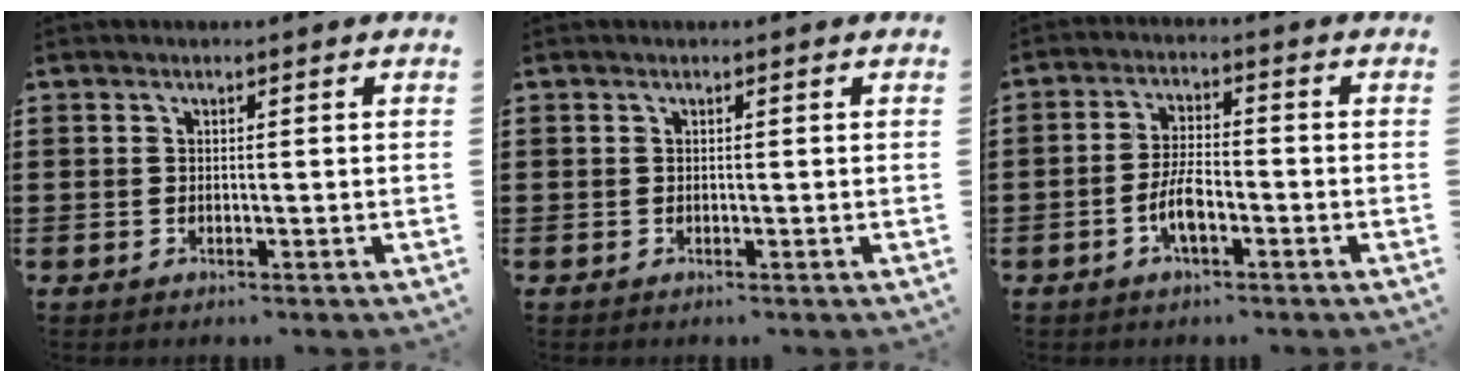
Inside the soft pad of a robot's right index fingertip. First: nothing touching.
{"total": 0.0}
{"total": 5.2, "force": [-2.0, 1.8, 4.4], "torque": [-0.103, 0.000, -0.044]}